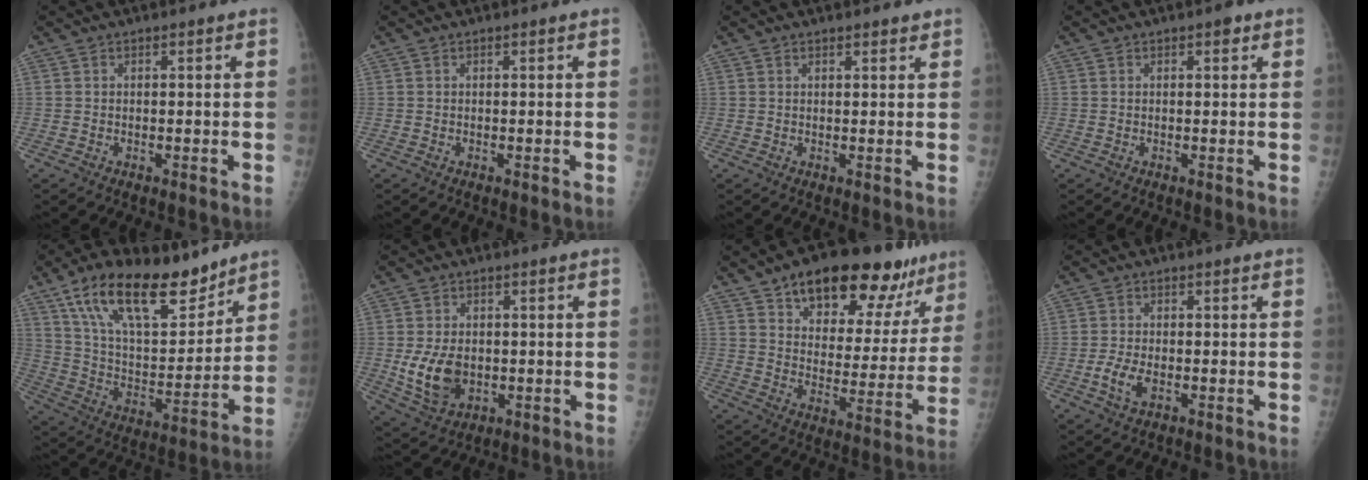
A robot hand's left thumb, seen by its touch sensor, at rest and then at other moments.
{"total": 0.0}
{"total": 1.5, "force": [1.2, 0.4, 0.7], "torque": [-0.007, -0.004, 0.017]}
{"total": 1.2, "force": [0.6, 0.6, 0.9], "torque": [-0.007, 0.001, 0.006]}
{"total": 21.9, "force": [14.8, 9.3, 13.2], "torque": [-0.191, -0.060, 0.263]}
{"total": 9.0, "force": [-0.9, 6.3, 6.4], "torque": [-0.103, -0.006, -0.002]}
{"total": 21.8, "force": [14.8, 10.4, 12.3], "torque": [-0.126, -0.050, 0.216]}
{"total": 4.1, "force": [-1.3, 2.1, 3.2], "torque": [-0.073, 0.001, -0.025]}